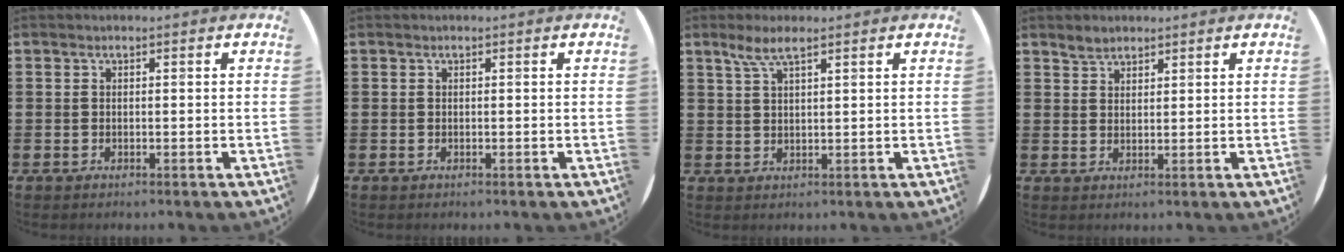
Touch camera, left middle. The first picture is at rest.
{"total": 0.0}
{"total": 3.6, "force": [2.5, 0.7, 2.5], "torque": [-0.053, 0.005, 0.044]}
{"total": 2.1, "force": [1.9, 0.9, 0.1], "torque": [-0.005, 0.003, 0.038]}